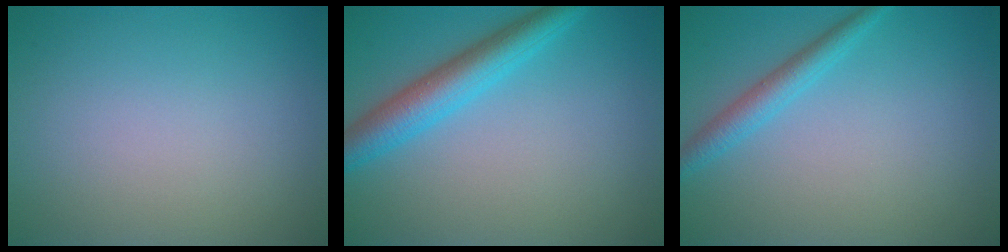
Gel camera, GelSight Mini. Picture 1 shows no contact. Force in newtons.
{"total": 4.5, "press": 4.5, "slide": 0.3}
{"total": 2.2, "press": 2.2, "slide": 0.1}